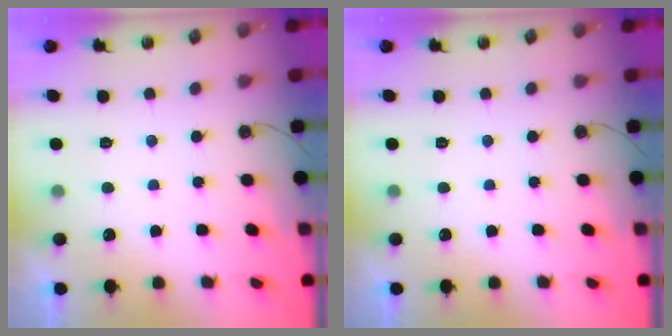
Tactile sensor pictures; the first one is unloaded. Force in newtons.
{"total": 0.0}